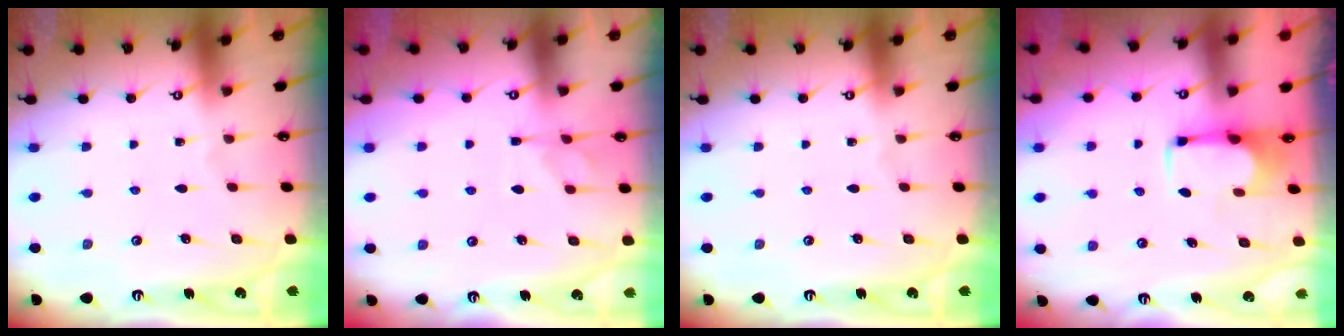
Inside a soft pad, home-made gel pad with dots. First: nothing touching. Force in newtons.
{"total": 1.4, "press": 0.9, "slide": 1.0}
{"total": 0.0}
{"total": 1.7, "press": 1.6, "slide": 0.7}